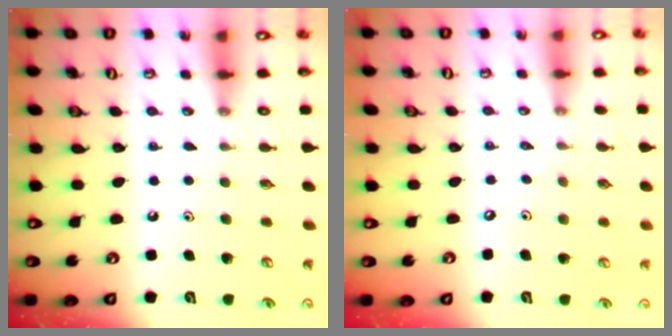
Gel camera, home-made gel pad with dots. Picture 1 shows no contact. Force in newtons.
{"total": 2.1, "press": 2.0, "slide": 0.5}